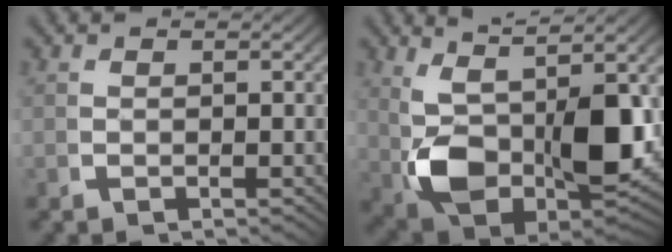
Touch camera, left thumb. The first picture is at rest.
{"total": 13.4, "force": [0.7, 7.6, 11.0], "torque": [-0.221, -0.052, 0.036]}